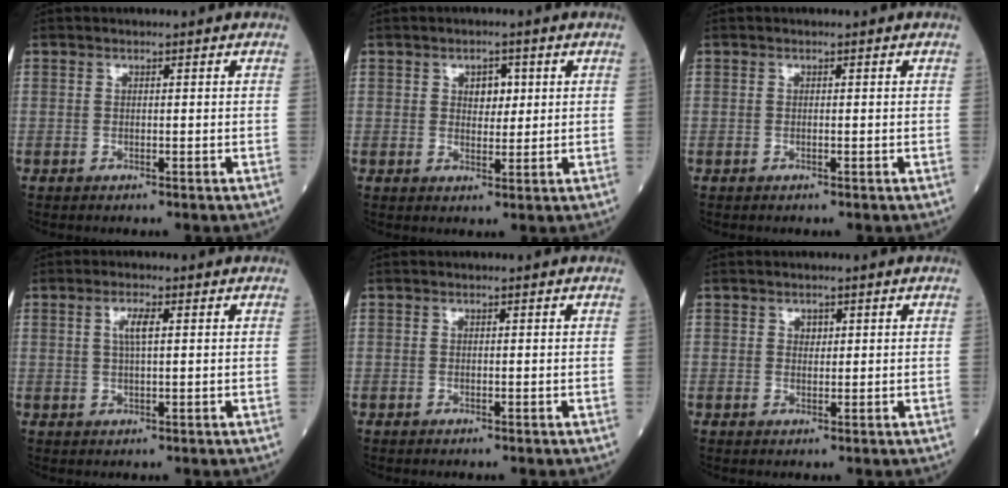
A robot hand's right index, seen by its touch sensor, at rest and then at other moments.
{"total": 3.1, "force": [1.0, 2.0, 2.2], "torque": [-0.026, 0.003, 0.014]}
{"total": 0.0}
{"total": 2.8, "force": [0.8, 0.5, 2.7], "torque": [-0.054, 0.003, 0.014]}
{"total": 0.0}
{"total": 1.2, "force": [0.5, 0.9, 0.6], "torque": [-0.005, -0.001, 0.007]}